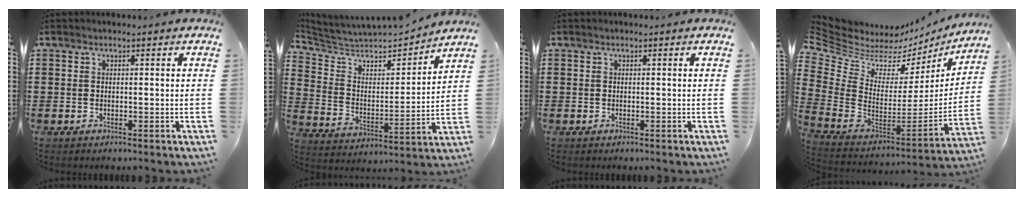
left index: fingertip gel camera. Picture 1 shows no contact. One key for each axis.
{"total": 5.0, "fx": 4.6, "fy": 1.3, "fz": 1.3, "tx": -0.055, "ty": -0.041, "tz": 0.072}
{"total": 0.0}
{"total": 5.1, "fx": 4.3, "fy": 2.7, "fz": 1.0, "tx": -0.056, "ty": -0.047, "tz": 0.075}